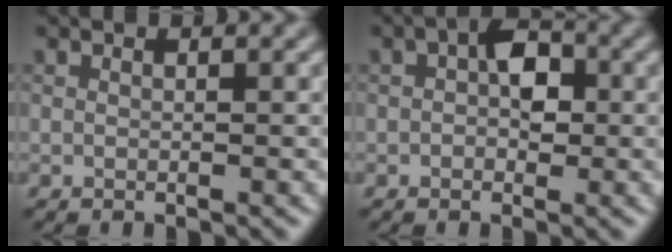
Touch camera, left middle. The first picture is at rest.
{"total": 3.5, "force": [0.4, 2.2, 2.7], "torque": [-0.041, 0.010, 0.002]}